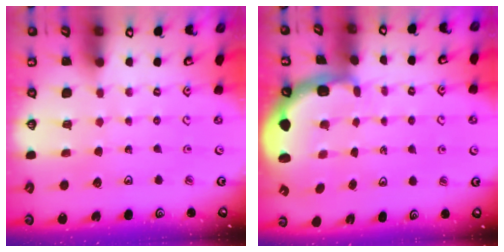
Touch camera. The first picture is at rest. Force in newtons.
{"total": 2.1, "press": 1.9, "slide": 0.8}